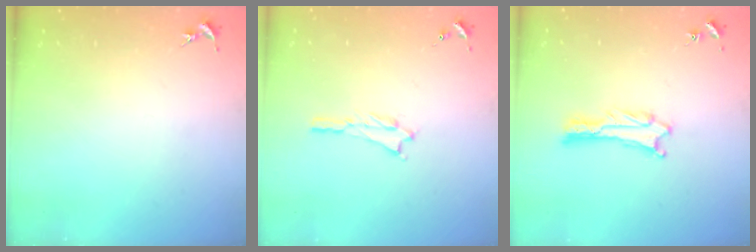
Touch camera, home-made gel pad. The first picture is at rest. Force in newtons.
{"total": 0.7, "press": 0.7, "slide": 0.1}
{"total": 1.3, "press": 1.3, "slide": 0.0}